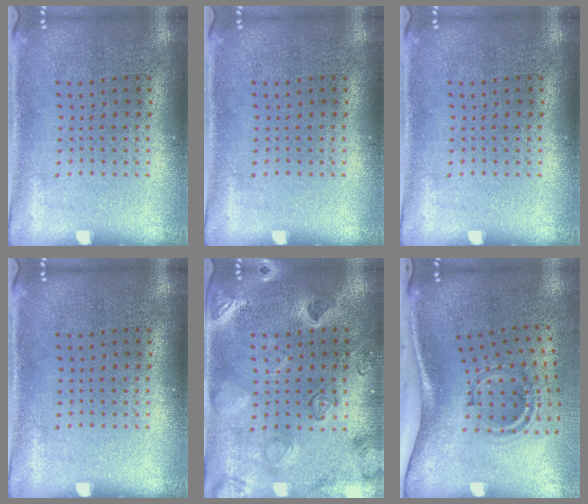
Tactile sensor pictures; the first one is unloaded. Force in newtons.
{"total": 0.0}
{"total": 0.0}
{"total": 0.0}
{"total": 2.4, "press": 2.3, "slide": 0.6}
{"total": 1.9, "press": 1.2, "slide": 1.5}